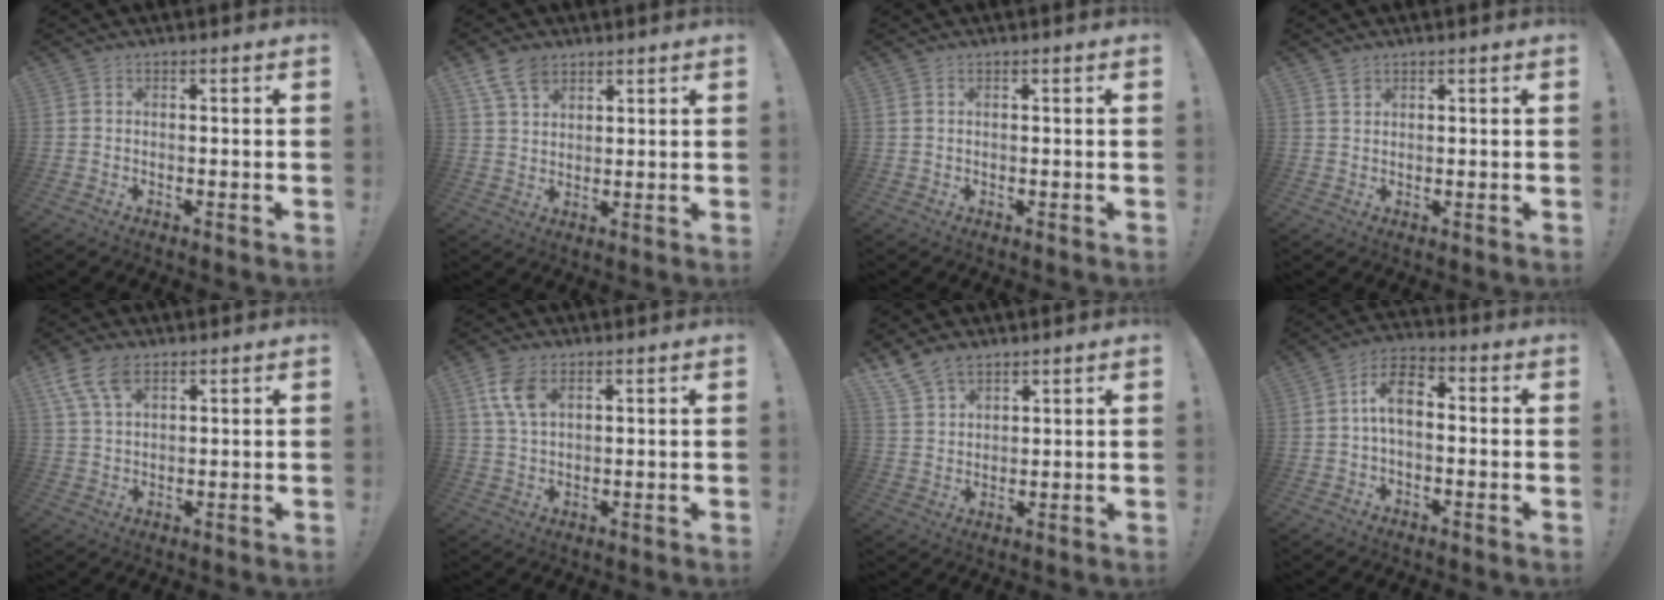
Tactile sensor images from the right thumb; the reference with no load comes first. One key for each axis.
{"total": 7.9, "fx": 5.3, "fy": 4.6, "fz": 3.6, "tx": -0.062, "ty": -0.019, "tz": 0.103}
{"total": 0.9, "fx": 0.6, "fy": 0.4, "fz": 0.5, "tx": -0.010, "ty": 0.001, "tz": 0.012}
{"total": 1.7, "fx": 1.4, "fy": 0.8, "fz": 0.5, "tx": 0.002, "ty": -0.010, "tz": 0.024}
{"total": 8.8, "fx": 5.2, "fy": 4.6, "fz": 5.5, "tx": -0.106, "ty": -0.005, "tz": 0.104}
{"total": 7.8, "fx": 3.8, "fy": 4.2, "fz": 5.3, "tx": -0.108, "ty": -0.008, "tz": 0.073}
{"total": 7.8, "fx": 6.3, "fy": 4.1, "fz": 2.4, "tx": -0.052, "ty": -0.034, "tz": 0.125}
{"total": 8.3, "fx": 0.5, "fy": 4.6, "fz": 6.9, "tx": -0.123, "ty": 0.011, "tz": 0.014}